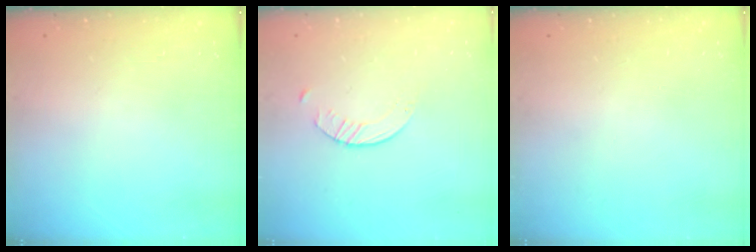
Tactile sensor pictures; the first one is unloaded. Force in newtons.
{"total": 1.6, "press": 1.6, "slide": 0.3}
{"total": 0.0}